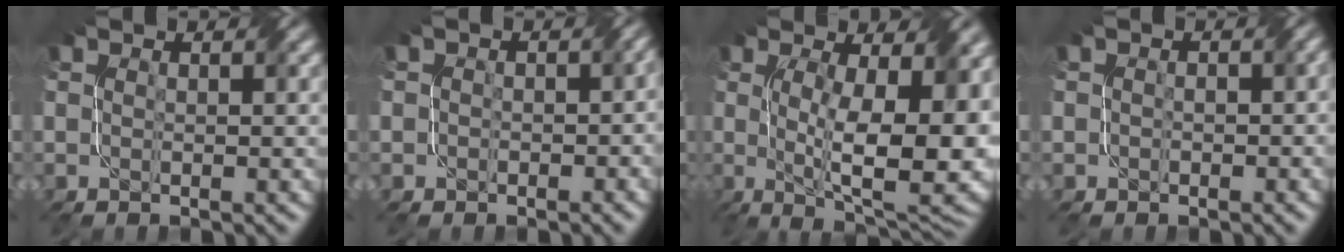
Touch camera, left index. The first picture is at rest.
{"total": 2.7, "force": [-0.3, 2.2, 1.5], "torque": [0.000, 0.002, -0.006]}
{"total": 12.9, "force": [0.0, 4.6, 12.1], "torque": [-0.173, -0.008, 0.005]}
{"total": 1.3, "force": [0.0, 1.0, 0.8], "torque": [-0.008, -0.001, -0.004]}